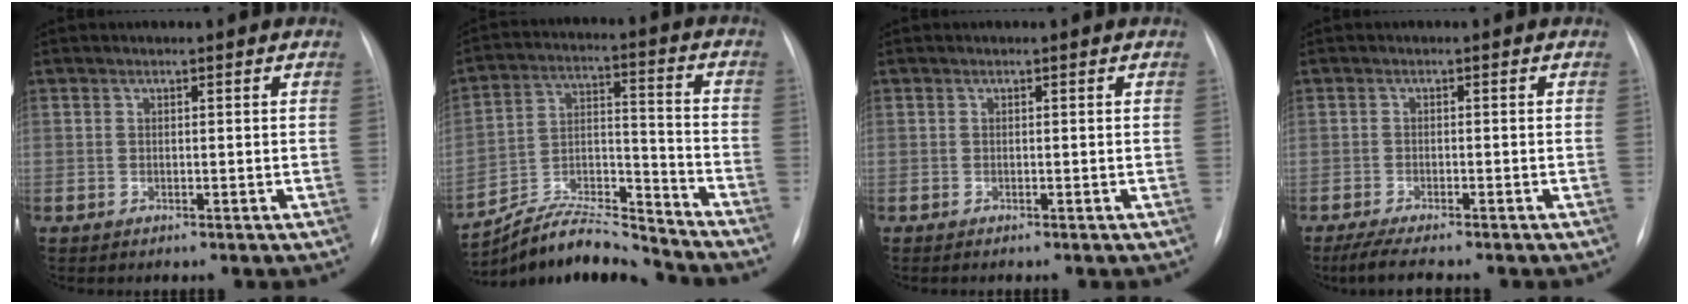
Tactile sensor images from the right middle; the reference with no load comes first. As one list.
[{"total": 12.5, "force": [-12.2, 0.7, 2.6], "torque": [-0.040, 0.031, -0.226]}, {"total": 0.0}, {"total": 6.0, "force": [-4.8, 0.7, 3.4], "torque": [-0.056, -0.015, -0.073]}]